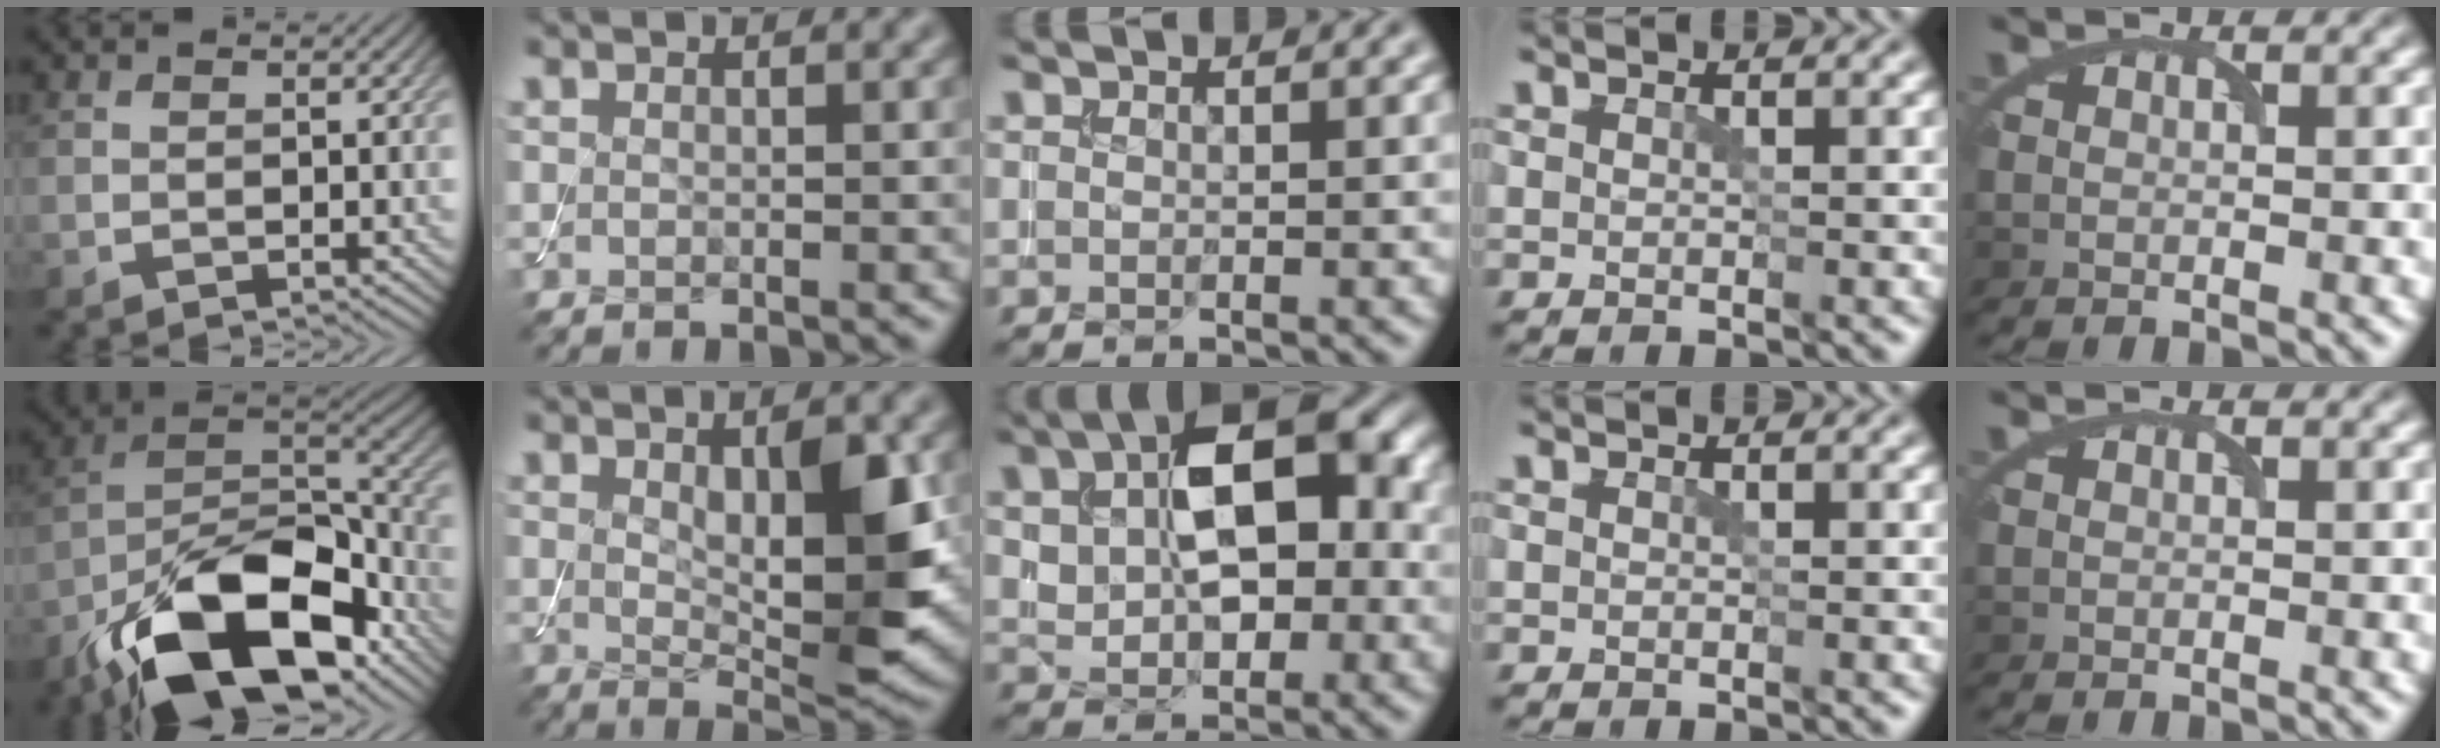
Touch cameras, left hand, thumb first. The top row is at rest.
{"thumb": {"total": 18.9, "force": [-11.8, 8.7, 11.9], "torque": [-0.206, -0.034, -0.202]}, "index": {"total": 7.6, "force": [0.8, 2.6, 7.1], "torque": [-0.108, -0.009, 0.019]}, "middle": {"total": 9.9, "force": [2.2, 5.7, 7.7], "torque": [-0.132, 0.013, 0.035]}}